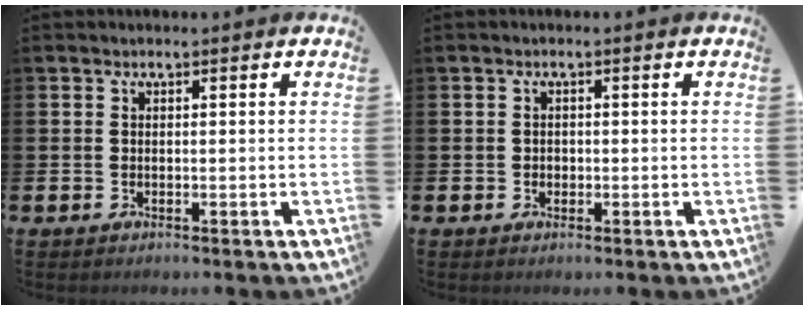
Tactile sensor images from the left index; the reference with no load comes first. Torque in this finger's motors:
{"motor_torque": [-0.06, 0.02, -0.02, -0.01]}